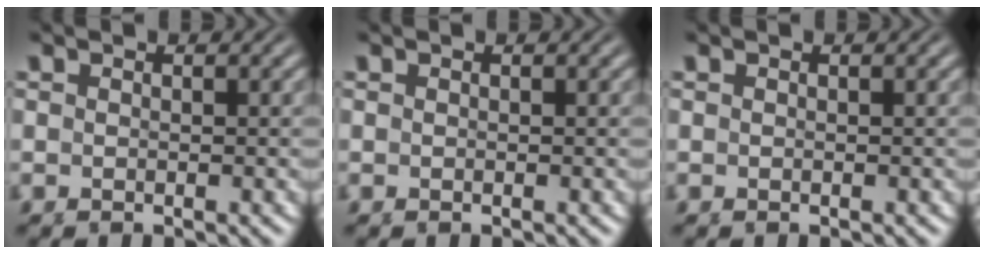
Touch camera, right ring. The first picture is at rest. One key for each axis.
{"total": 0.0}
{"total": 0.0}